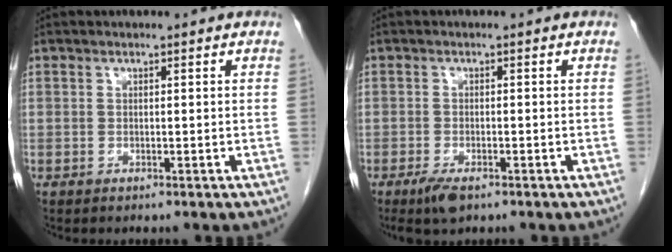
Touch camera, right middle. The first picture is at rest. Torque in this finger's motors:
{"motor_torque": [0.72, -0.33, 0.21, 0.04]}